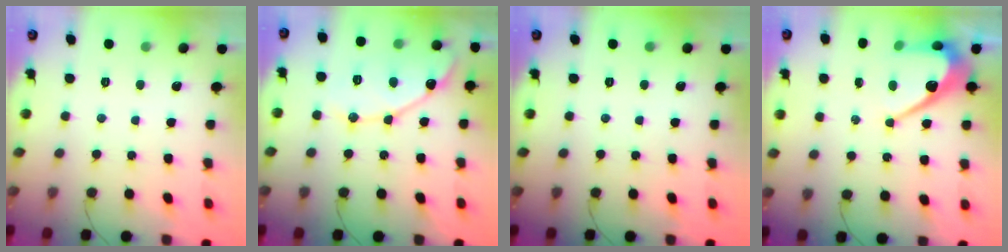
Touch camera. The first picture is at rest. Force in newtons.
{"total": 13.3, "press": 13.3, "slide": 1.0}
{"total": 0.0}
{"total": 8.9, "press": 8.9, "slide": 0.7}